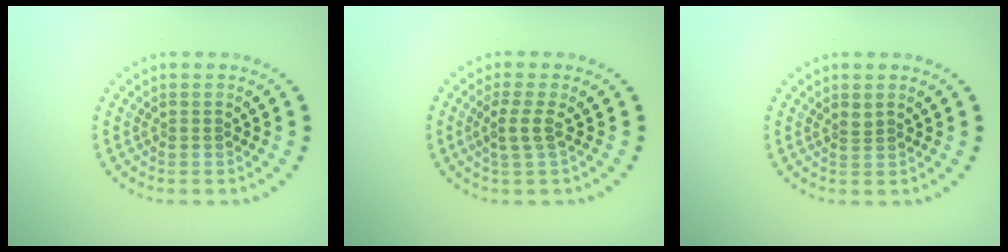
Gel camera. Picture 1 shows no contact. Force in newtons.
{"total": 1.9, "press": 1.4, "slide": 1.2}
{"total": 0.8, "press": 0.5, "slide": 0.7}